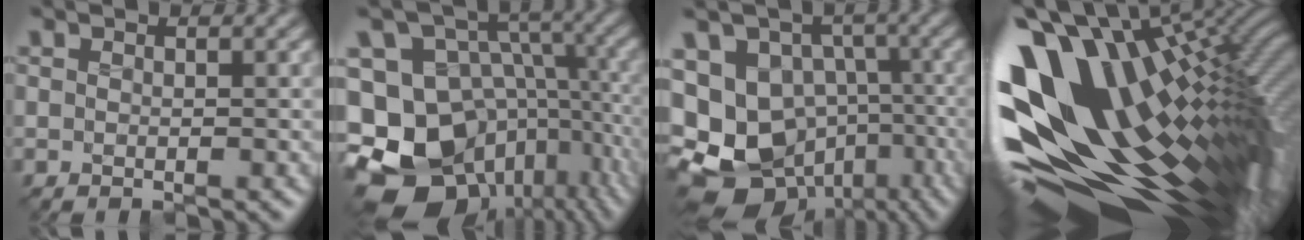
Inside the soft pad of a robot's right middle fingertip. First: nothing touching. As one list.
[{"total": 19.1, "force": [-7.0, 14.8, 9.7], "torque": [-0.202, -0.013, -0.102]}, {"total": 14.7, "force": [-4.9, 11.6, 7.5], "torque": [-0.147, -0.009, -0.073]}, {"total": 17.8, "force": [2.3, 9.3, 15.1], "torque": [-0.296, -0.050, 0.074]}]